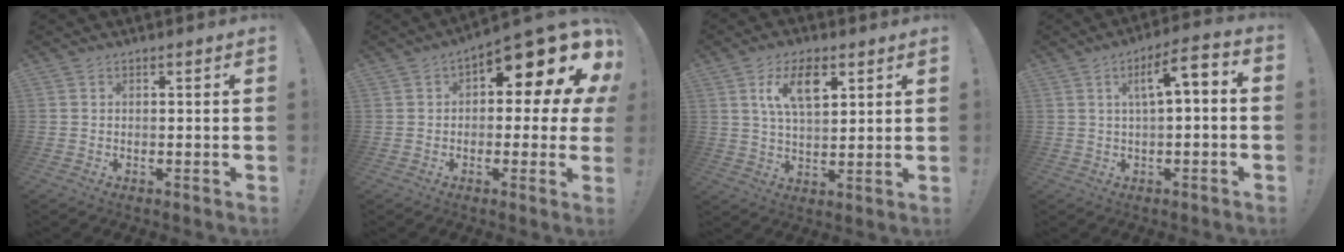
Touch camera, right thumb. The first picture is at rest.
{"total": 11.9, "force": [6.4, 4.7, 8.8], "torque": [-0.107, -0.059, 0.100]}
{"total": 10.5, "force": [4.9, 5.2, 7.7], "torque": [-0.120, -0.012, 0.085]}
{"total": 7.9, "force": [1.2, 2.2, 7.4], "torque": [-0.117, -0.002, 0.015]}